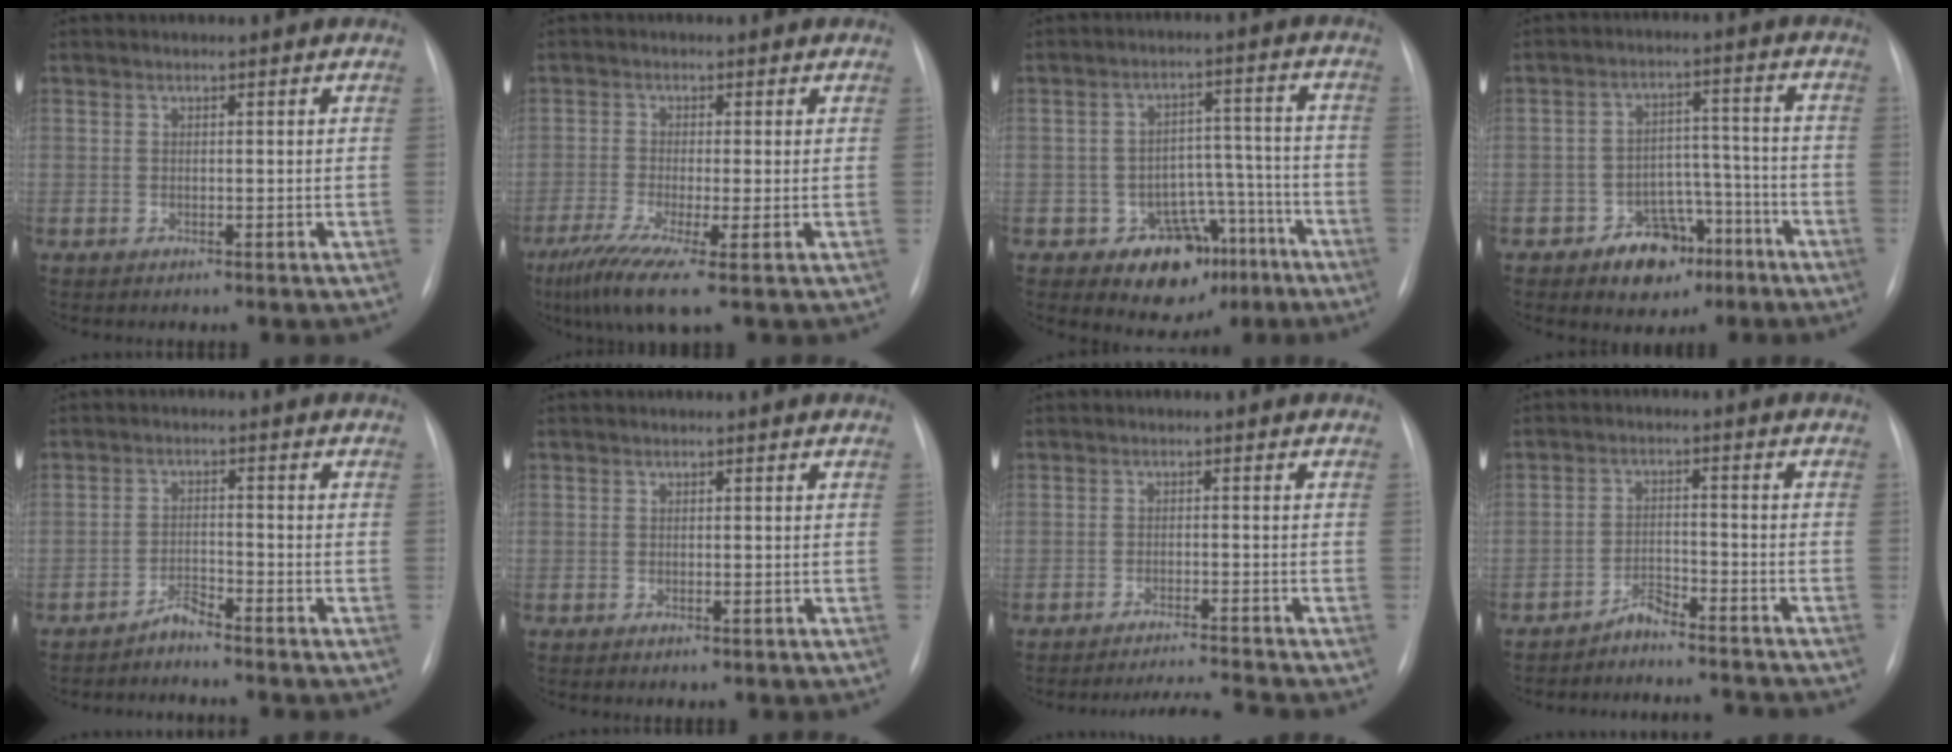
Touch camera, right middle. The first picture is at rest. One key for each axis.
{"total": 8.2, "fx": -4.6, "fy": 0.4, "fz": 6.8, "tx": -0.121, "ty": -0.025, "tz": -0.081}
{"total": 9.9, "fx": -5.5, "fy": 7.2, "fz": 3.8, "tx": -0.029, "ty": 0.043, "tz": -0.068}
{"total": 8.3, "fx": -4.9, "fy": 5.4, "fz": 3.9, "tx": -0.051, "ty": 0.031, "tz": -0.069}
{"total": 2.3, "fx": -2.2, "fy": -0.1, "fz": 0.3, "tx": -0.003, "ty": -0.006, "tz": -0.042}
{"total": 0.6, "fx": -0.2, "fy": 0.4, "fz": 0.4, "tx": -0.006, "ty": -0.001, "tz": -0.001}
{"total": 5.4, "fx": -4.8, "fy": -2.5, "fz": 0.0, "tx": -0.005, "ty": -0.002, "tz": -0.081}
{"total": 7.0, "fx": -6.9, "fy": 0.3, "fz": 0.7, "tx": -0.002, "ty": 0.016, "tz": -0.107}